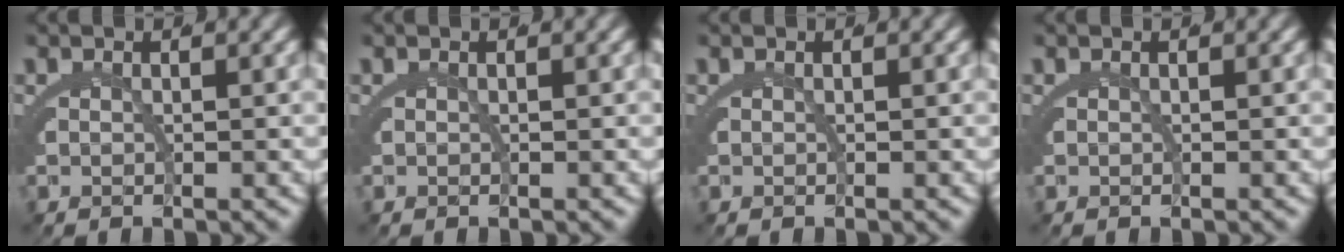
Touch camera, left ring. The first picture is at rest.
{"total": 0.0}
{"total": 0.0}
{"total": 0.0}